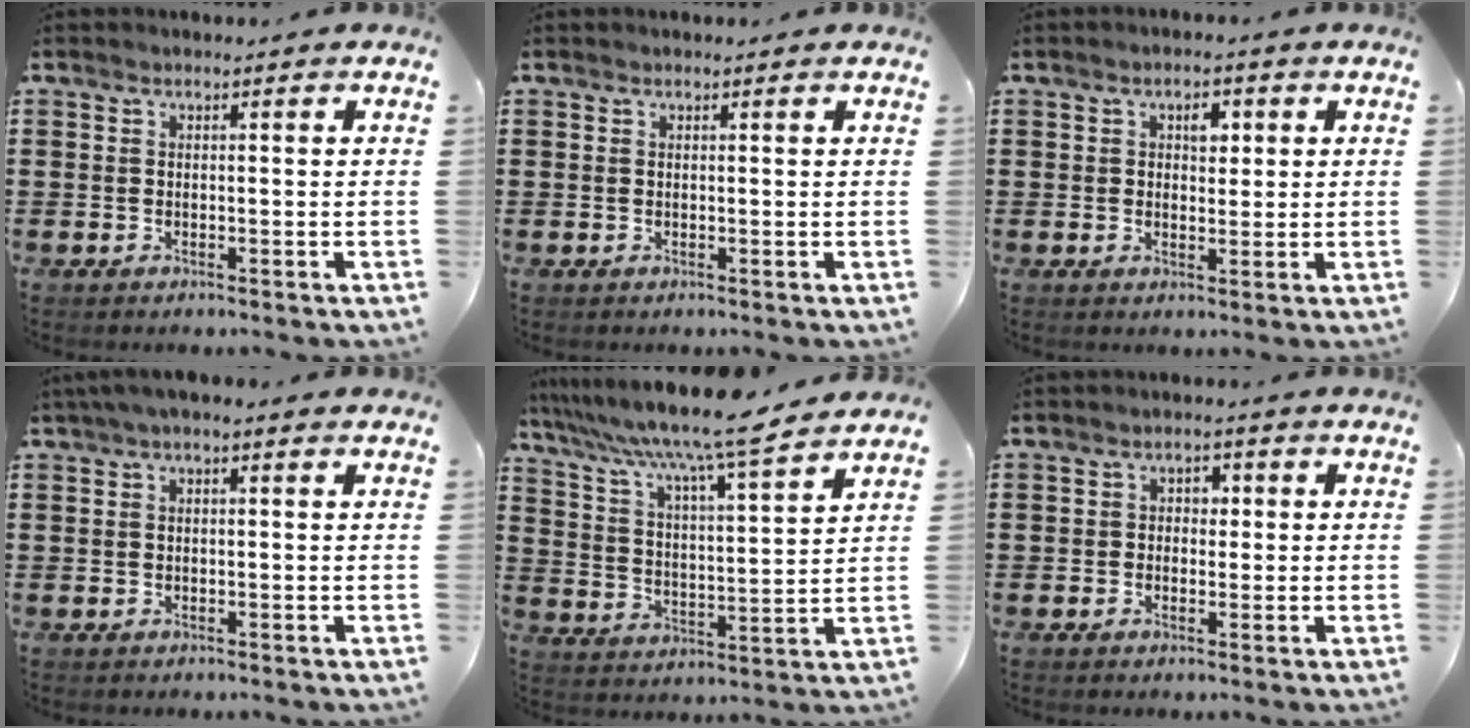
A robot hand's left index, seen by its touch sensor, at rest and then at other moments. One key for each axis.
{"total": 0.0}
{"total": 3.0, "fx": 0.9, "fy": 1.8, "fz": 2.2, "tx": -0.024, "ty": 0.003, "tz": 0.008}
{"total": 1.5, "fx": 0.2, "fy": 0.4, "fz": 1.4, "tx": -0.027, "ty": 0.003, "tz": 0.003}
{"total": 8.7, "fx": 7.5, "fy": -0.2, "fz": 4.4, "tx": -0.115, "ty": -0.050, "tz": 0.121}
{"total": 2.0, "fx": -0.2, "fy": 1.6, "fz": 1.2, "tx": -0.020, "ty": 0.009, "tz": -0.011}